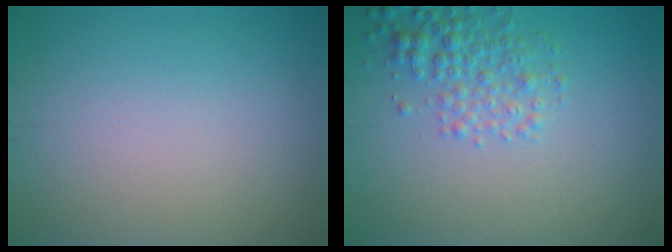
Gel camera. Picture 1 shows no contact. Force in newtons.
{"total": 3.1, "press": 3.1, "slide": 0.1}